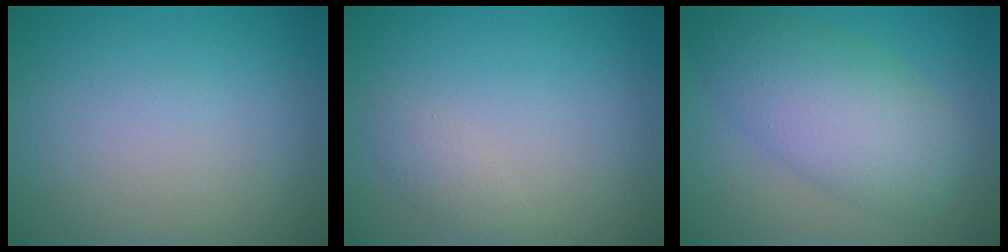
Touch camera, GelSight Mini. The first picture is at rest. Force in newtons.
{"total": 1.1, "press": 1.1, "slide": 0.1}
{"total": 7.2, "press": 7.2, "slide": 0.2}